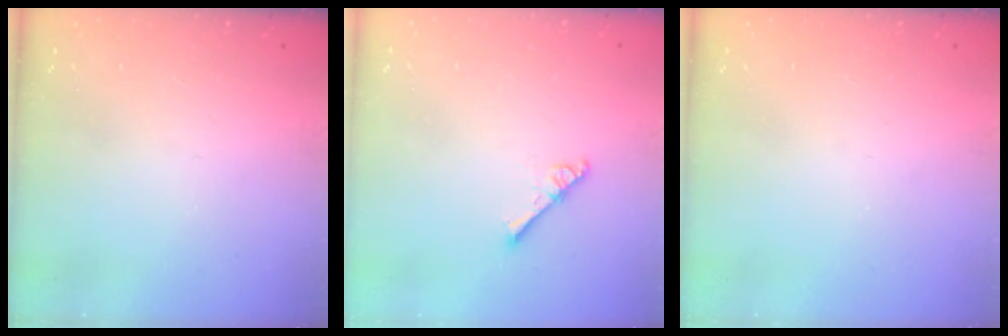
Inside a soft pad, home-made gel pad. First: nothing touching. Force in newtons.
{"total": 2.5, "press": 2.5, "slide": 0.3}
{"total": 0.0}